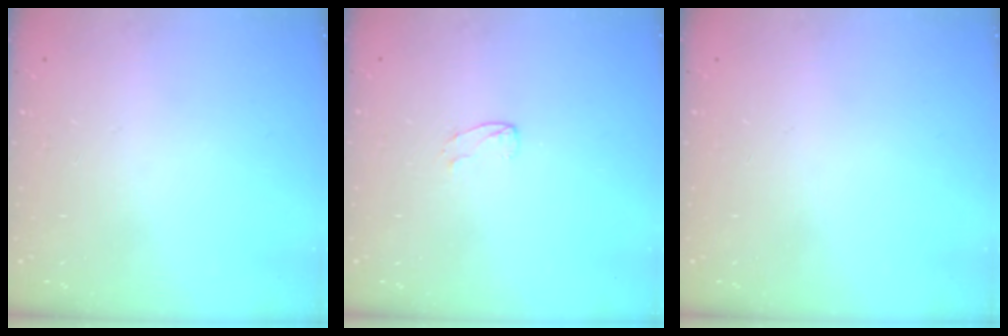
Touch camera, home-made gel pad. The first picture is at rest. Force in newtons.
{"total": 4.2, "press": 4.2, "slide": 0.4}
{"total": 0.0}